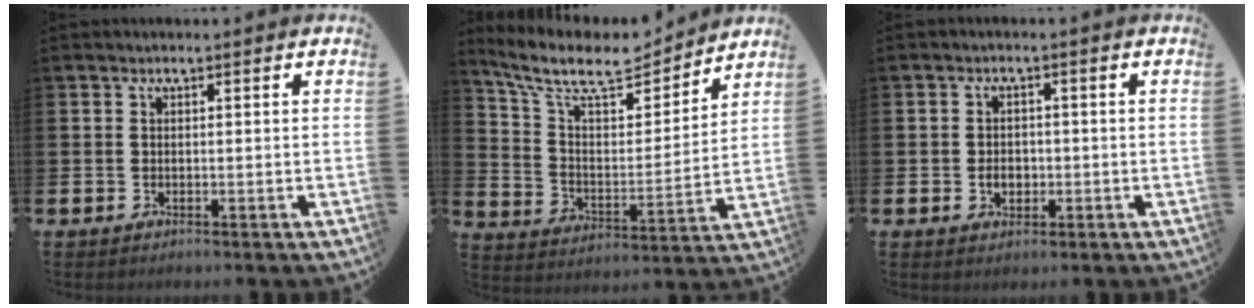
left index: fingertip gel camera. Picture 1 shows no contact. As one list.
[{"total": 10.7, "force": [9.3, 3.2, 4.1], "torque": [-0.117, -0.060, 0.163]}, {"total": 2.5, "force": [-0.4, 1.9, 1.6], "torque": [-0.014, -0.003, -0.014]}]